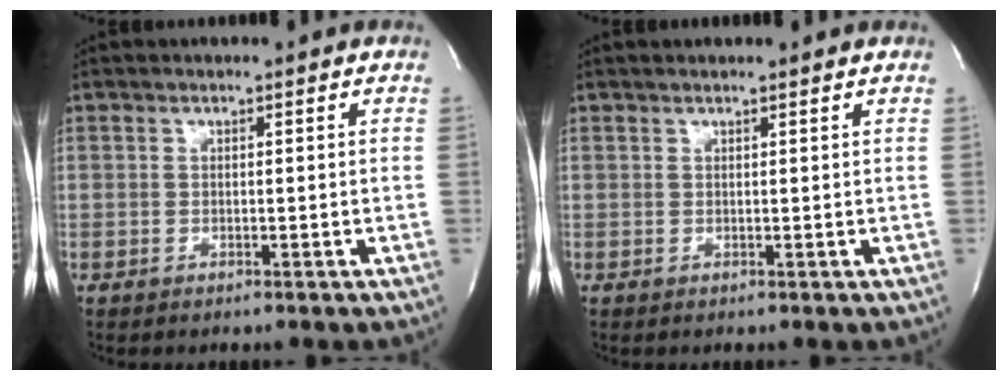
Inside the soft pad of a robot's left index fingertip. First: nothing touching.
{"total": 2.8, "force": [2.6, 0.3, 0.9], "torque": [-0.014, 0.019, 0.029]}